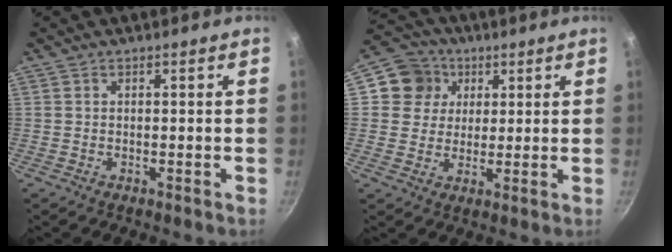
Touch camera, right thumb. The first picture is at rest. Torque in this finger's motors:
{"motor_torque": [0.22, 0.13, 0.23, 0.06, -0.01]}